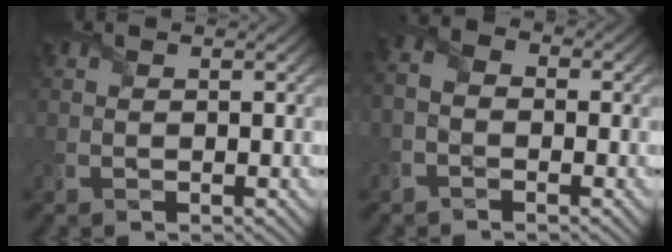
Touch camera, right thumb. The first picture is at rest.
{"total": 3.6, "force": [-1.1, 2.6, 2.2], "torque": [-0.051, 0.010, -0.026]}